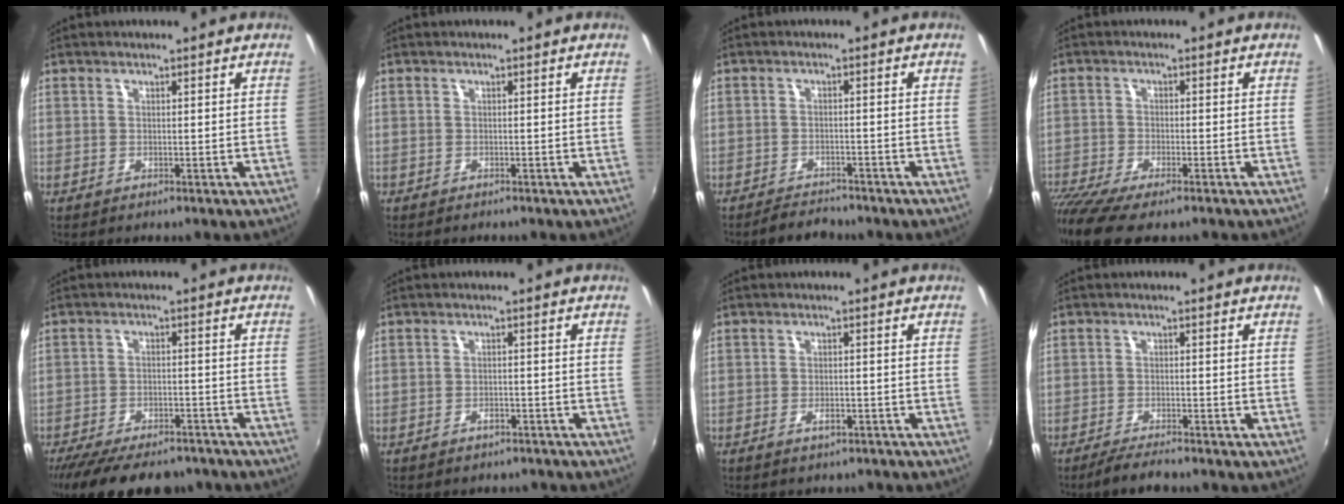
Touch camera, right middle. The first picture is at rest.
{"total": 0.6, "force": [-0.5, 0.2, 0.0], "torque": [-0.002, -0.003, -0.011]}
{"total": 4.3, "force": [-4.1, 1.2, 0.7], "torque": [-0.034, -0.003, -0.065]}
{"total": 12.5, "force": [-9.4, 3.3, 7.5], "torque": [-0.184, -0.058, -0.169]}
{"total": 18.2, "force": [-14.7, 6.6, 8.6], "torque": [-0.179, -0.022, -0.211]}
{"total": 4.0, "force": [-3.5, 1.6, 1.1], "torque": [-0.027, -0.002, -0.043]}
{"total": 2.4, "force": [-1.9, 0.9, 1.1], "torque": [-0.025, 0.002, -0.026]}
{"total": 4.2, "force": [-3.8, 0.4, 1.9], "torque": [-0.053, -0.012, -0.070]}